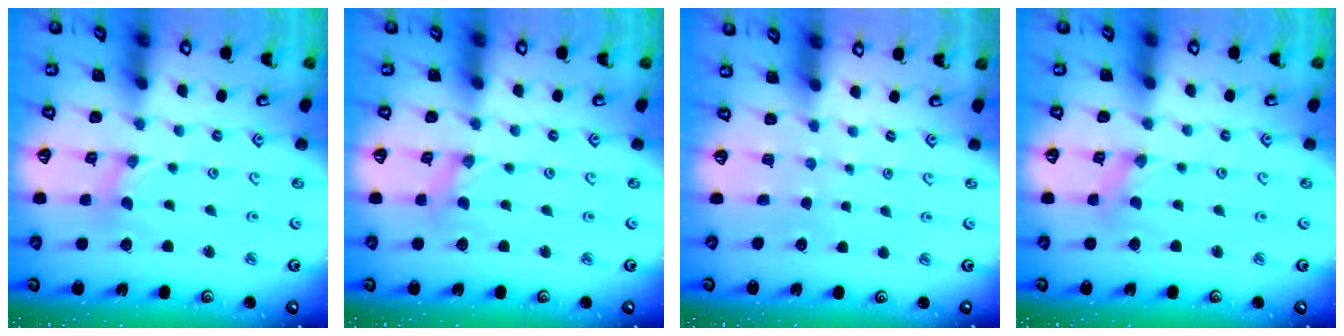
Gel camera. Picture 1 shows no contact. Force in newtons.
{"total": 0.6, "press": 0.6, "slide": 0.1}
{"total": 0.0}
{"total": 0.0}